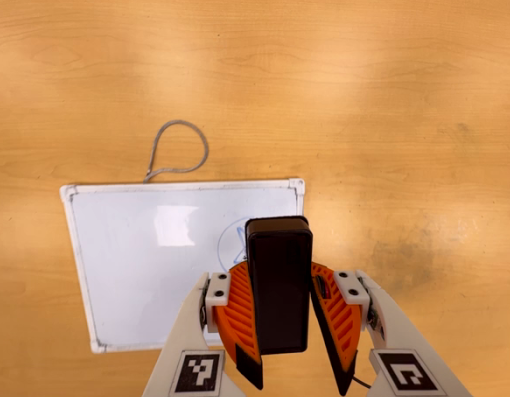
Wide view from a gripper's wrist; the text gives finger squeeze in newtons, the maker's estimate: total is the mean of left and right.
{"total": 7.4, "left": 8.3, "right": 6.6}